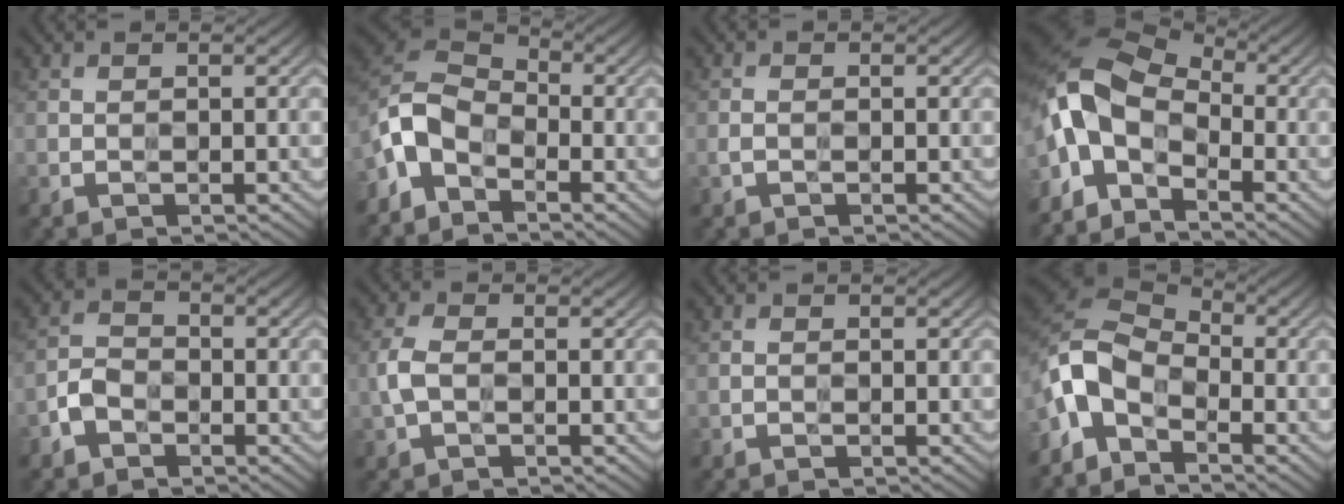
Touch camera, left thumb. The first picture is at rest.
{"total": 7.5, "force": [-4.6, 4.2, 4.2], "torque": [-0.100, 0.003, -0.114]}
{"total": 0.9, "force": [-0.4, 0.5, 0.7], "torque": [-0.019, 0.001, -0.011]}
{"total": 10.1, "force": [-3.4, 5.5, 7.7], "torque": [-0.171, 0.009, -0.091]}
{"total": 3.3, "force": [-2.0, 2.2, 1.5], "torque": [-0.031, 0.003, -0.051]}
{"total": 3.1, "force": [-0.5, 1.9, 2.5], "torque": [-0.067, 0.005, -0.014]}
{"total": 0.0}
{"total": 8.1, "force": [-4.5, 4.4, 5.1], "torque": [-0.114, 0.007, -0.113]}